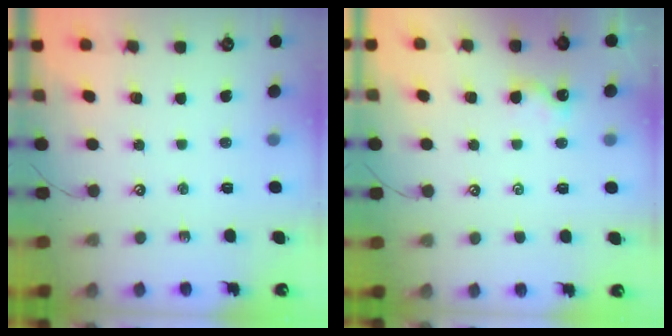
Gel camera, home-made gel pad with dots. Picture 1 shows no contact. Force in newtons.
{"total": 0.0}